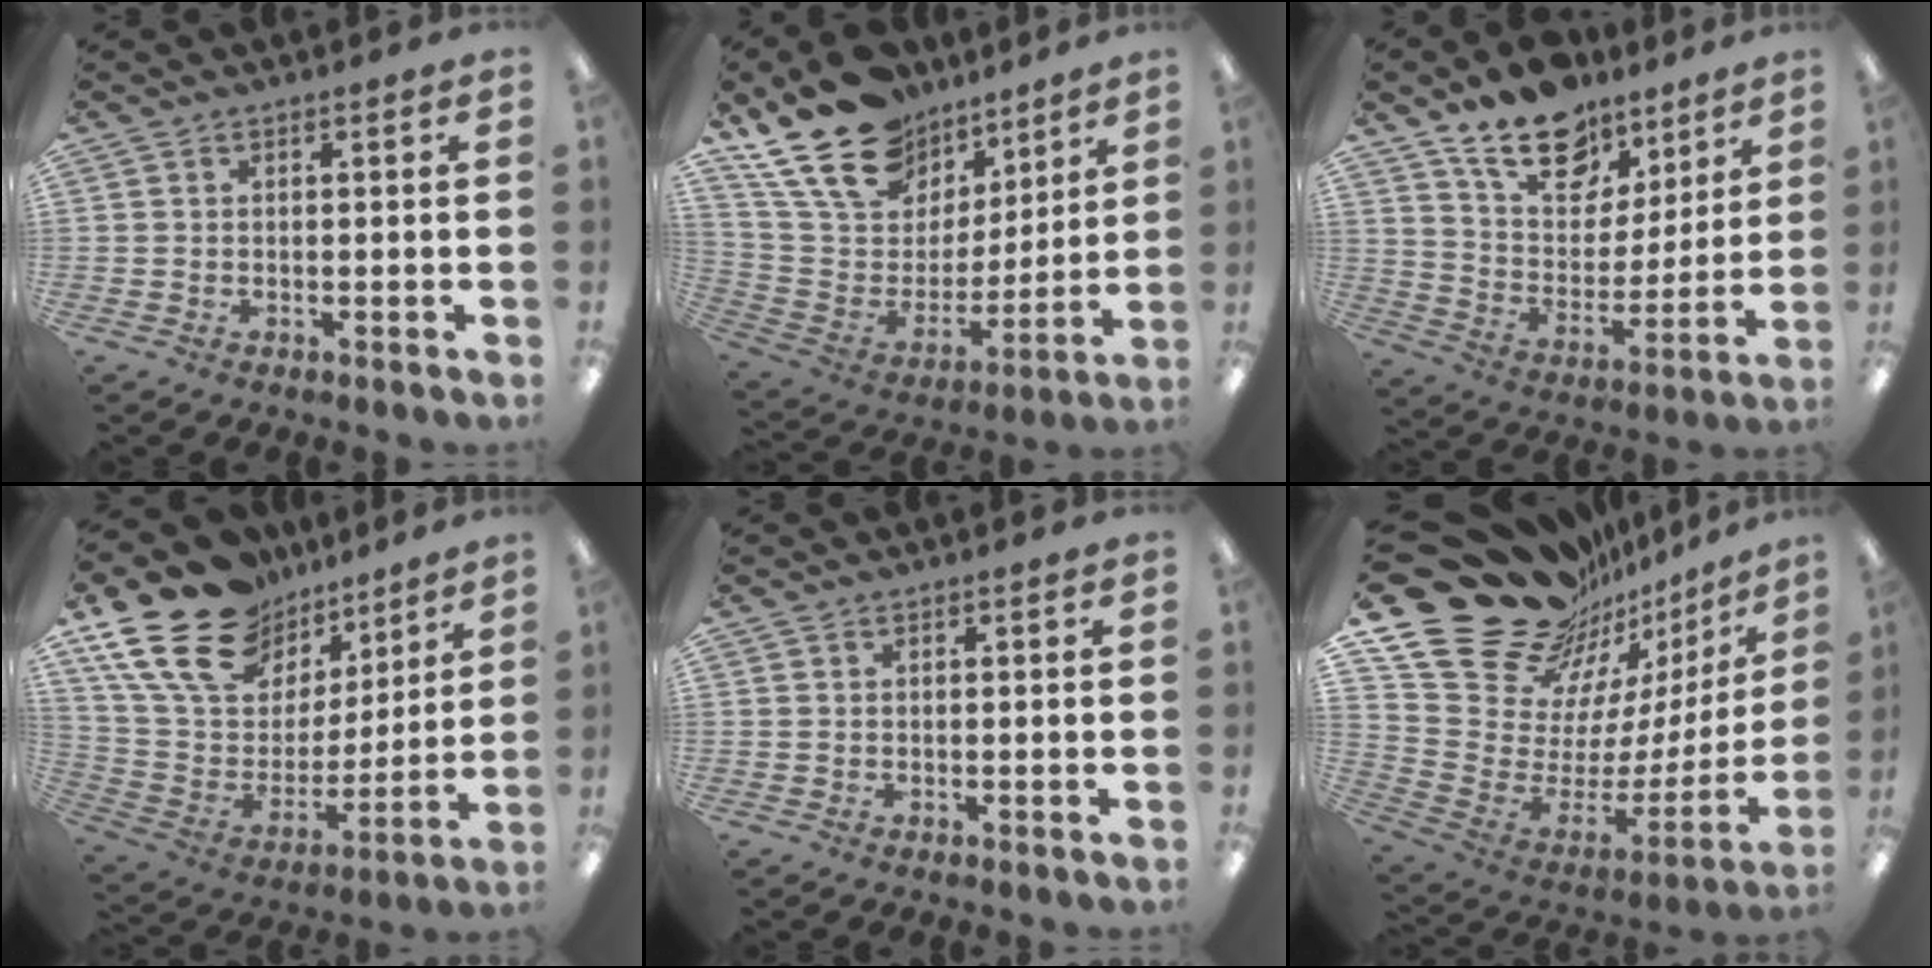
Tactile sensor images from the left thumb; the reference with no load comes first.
{"total": 20.6, "force": [14.5, 12.2, 8.1], "torque": [-0.168, -0.080, 0.271]}
{"total": 17.0, "force": [12.6, 9.3, 6.5], "torque": [-0.113, -0.080, 0.231]}
{"total": 21.7, "force": [14.1, 13.2, 9.8], "torque": [-0.190, -0.076, 0.268]}
{"total": 0.5, "force": [0.4, 0.3, 0.0], "torque": [0.000, 0.002, 0.007]}
{"total": 25.7, "force": [19.1, 12.9, 11.4], "torque": [-0.164, -0.152, 0.368]}